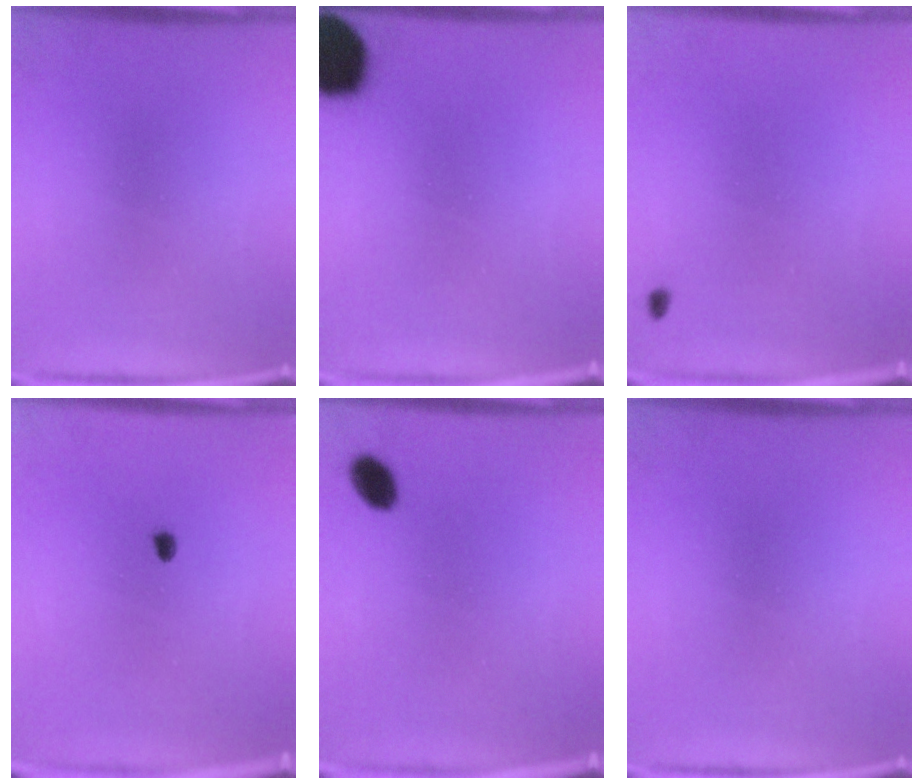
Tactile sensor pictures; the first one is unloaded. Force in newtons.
{"total": 17.9}
{"total": 0.6}
{"total": 1.3}
{"total": 3.7}
{"total": 0.0}